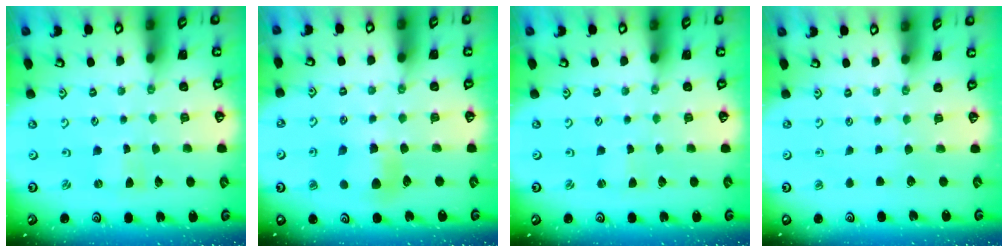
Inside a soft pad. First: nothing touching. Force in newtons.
{"total": 6.0, "press": 5.9, "slide": 0.5}
{"total": 1.0, "press": 1.0, "slide": 0.2}
{"total": 0.0}